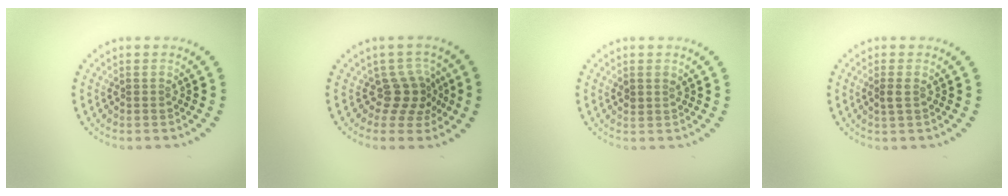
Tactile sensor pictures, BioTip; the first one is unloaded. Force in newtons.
{"total": 2.9, "press": 2.3, "slide": 1.8}
{"total": 0.8, "press": 0.8, "slide": 0.3}
{"total": 0.9, "press": 0.9, "slide": 0.3}